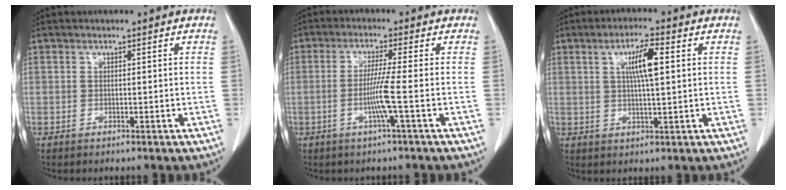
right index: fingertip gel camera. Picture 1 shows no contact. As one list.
[{"total": 2.8, "force": [-0.7, -0.9, 2.6], "torque": [-0.051, -0.002, -0.015]}, {"total": 6.0, "force": [1.5, 0.7, 5.8], "torque": [-0.104, 0.004, 0.027]}]